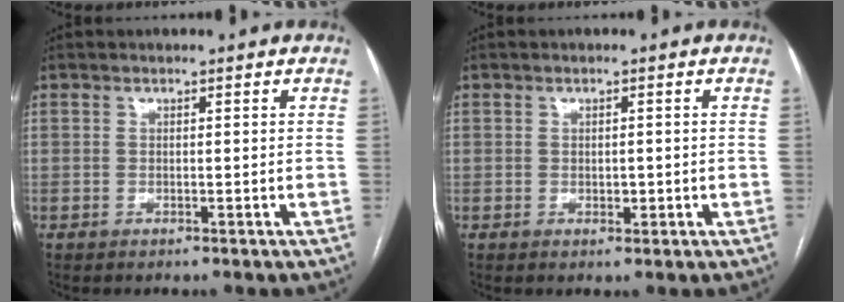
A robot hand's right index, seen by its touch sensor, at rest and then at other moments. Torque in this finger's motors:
{"motor_torque": [-0.09, 0.15, -0.04, 0.00]}